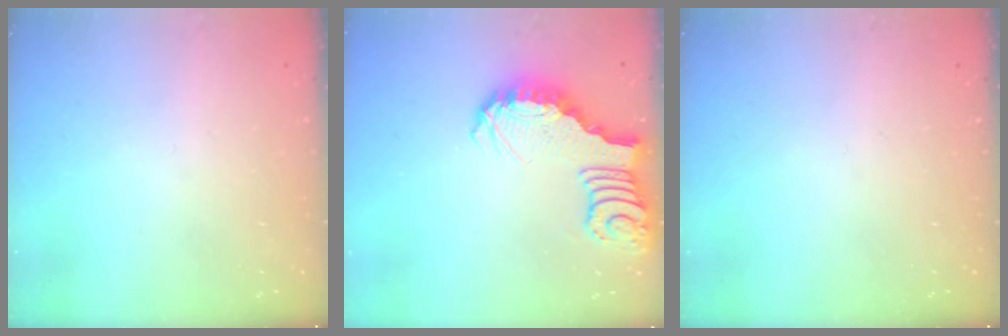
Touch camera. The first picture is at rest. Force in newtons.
{"total": 3.4, "press": 3.3, "slide": 0.7}
{"total": 0.0}